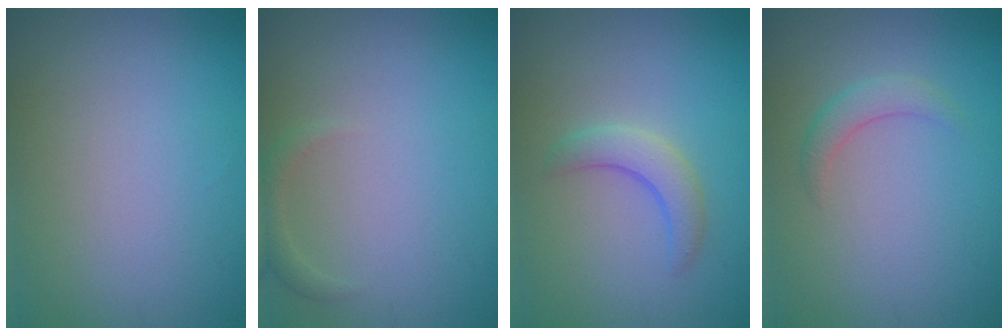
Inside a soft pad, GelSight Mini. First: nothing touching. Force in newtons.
{"total": 1.2, "press": 1.2, "slide": 0.2}
{"total": 2.5, "press": 2.5, "slide": 0.2}
{"total": 1.7, "press": 1.7, "slide": 0.1}